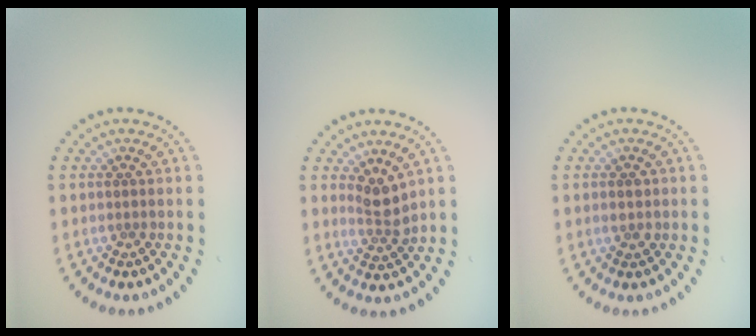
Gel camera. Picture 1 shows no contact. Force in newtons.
{"total": 2.4, "press": 1.8, "slide": 1.6}
{"total": 1.0, "press": 1.0, "slide": 0.0}